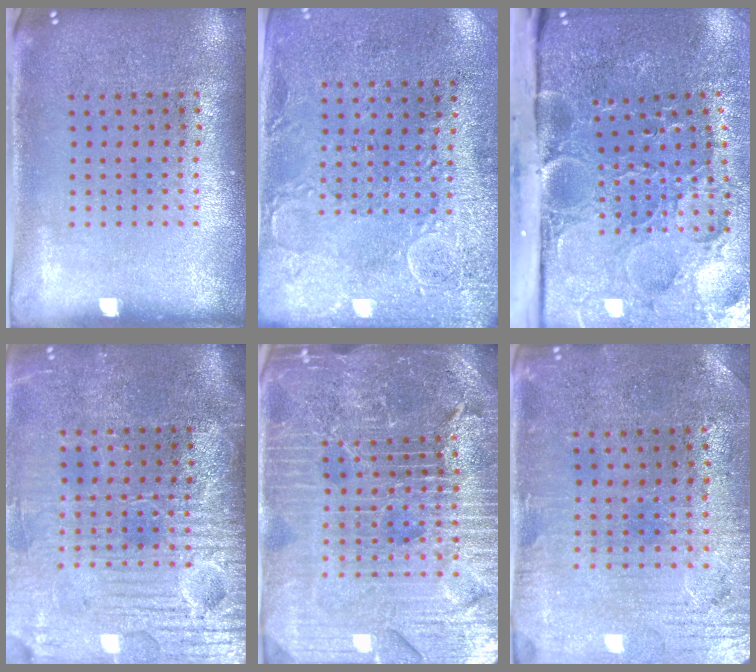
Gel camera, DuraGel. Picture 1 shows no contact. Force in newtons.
{"total": 2.9, "press": 2.3, "slide": 1.8}
{"total": 5.3, "press": 4.2, "slide": 3.3}
{"total": 4.4, "press": 4.0, "slide": 2.0}
{"total": 5.9, "press": 5.2, "slide": 2.7}
{"total": 0.7, "press": 0.5, "slide": 0.5}